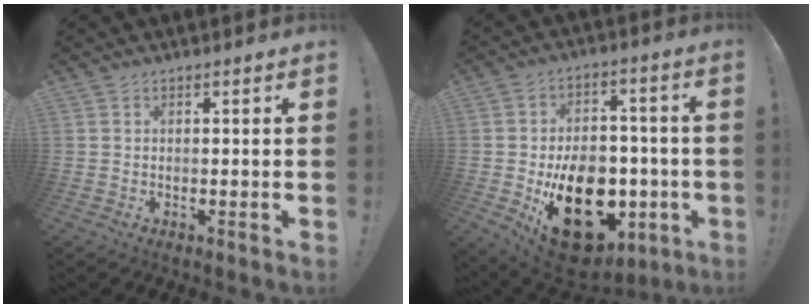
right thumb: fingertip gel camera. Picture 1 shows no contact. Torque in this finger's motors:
{"motor_torque": [0.67, 1.95, 1.55, -1.22, 0.56]}